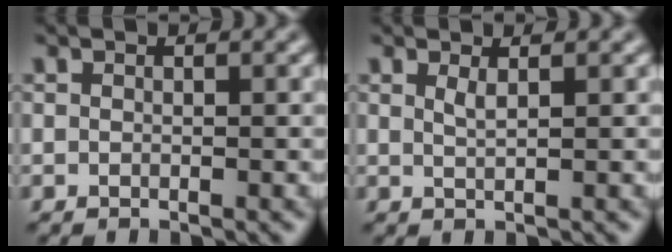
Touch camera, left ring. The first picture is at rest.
{"total": 1.0, "force": [0.6, 0.3, 0.8], "torque": [-0.012, -0.001, 0.010]}